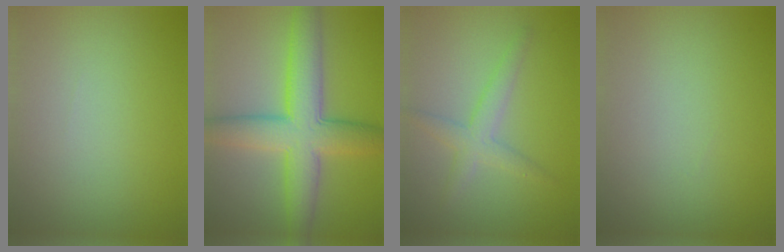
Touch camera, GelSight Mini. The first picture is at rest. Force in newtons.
{"total": 7.9, "press": 7.9, "slide": 0.1}
{"total": 2.6, "press": 2.6, "slide": 0.2}
{"total": 0.0}